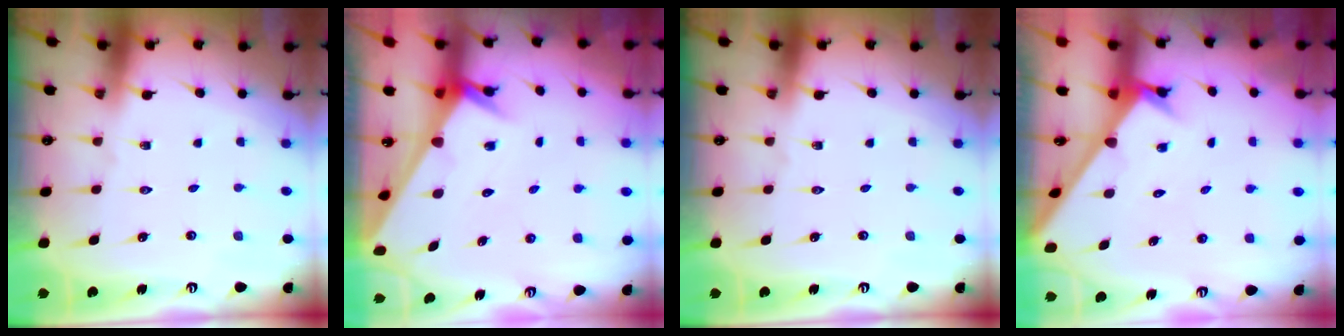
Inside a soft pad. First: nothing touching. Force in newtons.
{"total": 2.1, "press": 2.1, "slide": 0.1}
{"total": 0.0}
{"total": 2.6, "press": 2.6, "slide": 0.2}